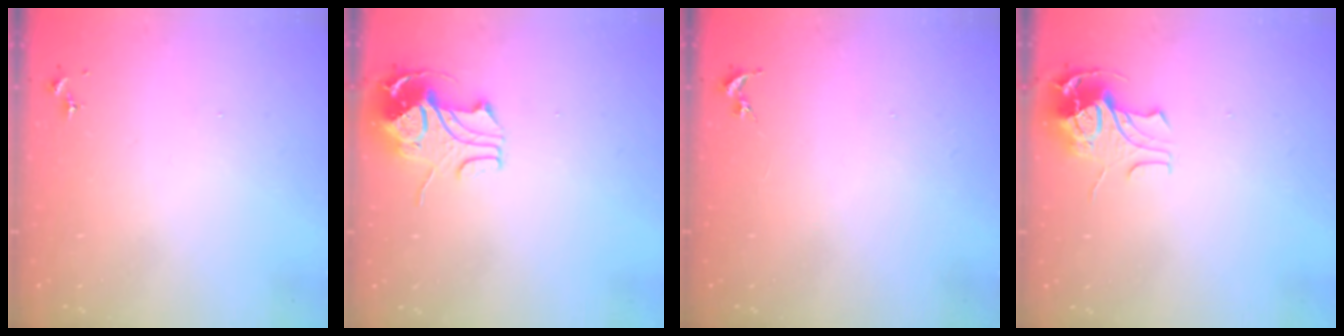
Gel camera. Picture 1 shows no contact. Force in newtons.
{"total": 10.3, "press": 10.2, "slide": 0.9}
{"total": 0.0}
{"total": 9.9, "press": 9.9, "slide": 1.2}